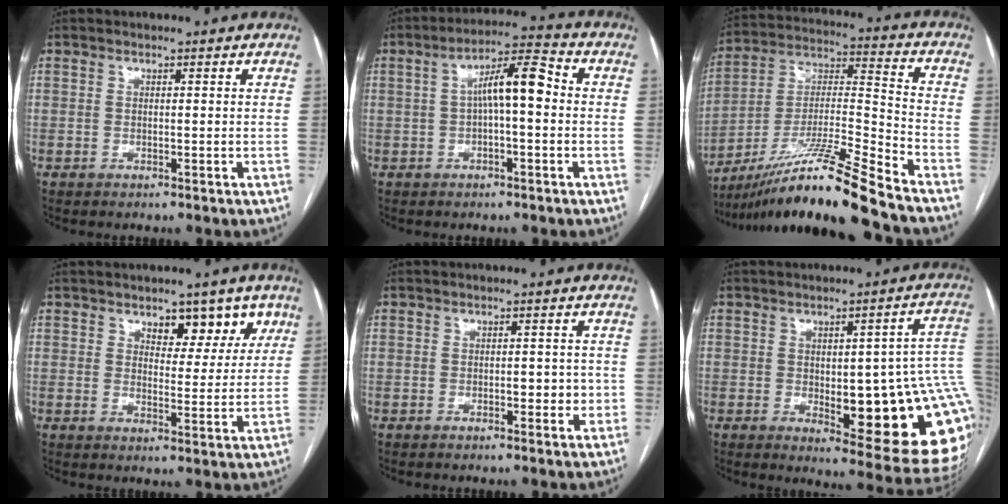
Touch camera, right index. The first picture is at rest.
{"total": 7.9, "force": [0.3, 1.7, 7.8], "torque": [-0.133, 0.032, 0.003]}
{"total": 18.3, "force": [-14.8, -2.2, 10.4], "torque": [-0.202, -0.004, -0.268]}
{"total": 6.6, "force": [4.1, 3.6, 3.6], "torque": [-0.028, 0.005, 0.059]}
{"total": 3.2, "force": [-0.6, 1.5, 2.7], "torque": [-0.032, 0.009, -0.005]}
{"total": 22.4, "force": [-1.8, 5.6, 21.6], "torque": [-0.177, 0.014, -0.001]}